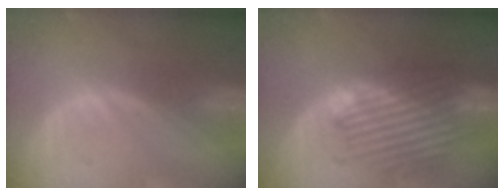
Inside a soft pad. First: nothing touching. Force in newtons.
{"total": 8.9, "press": 8.8, "slide": 1.4}